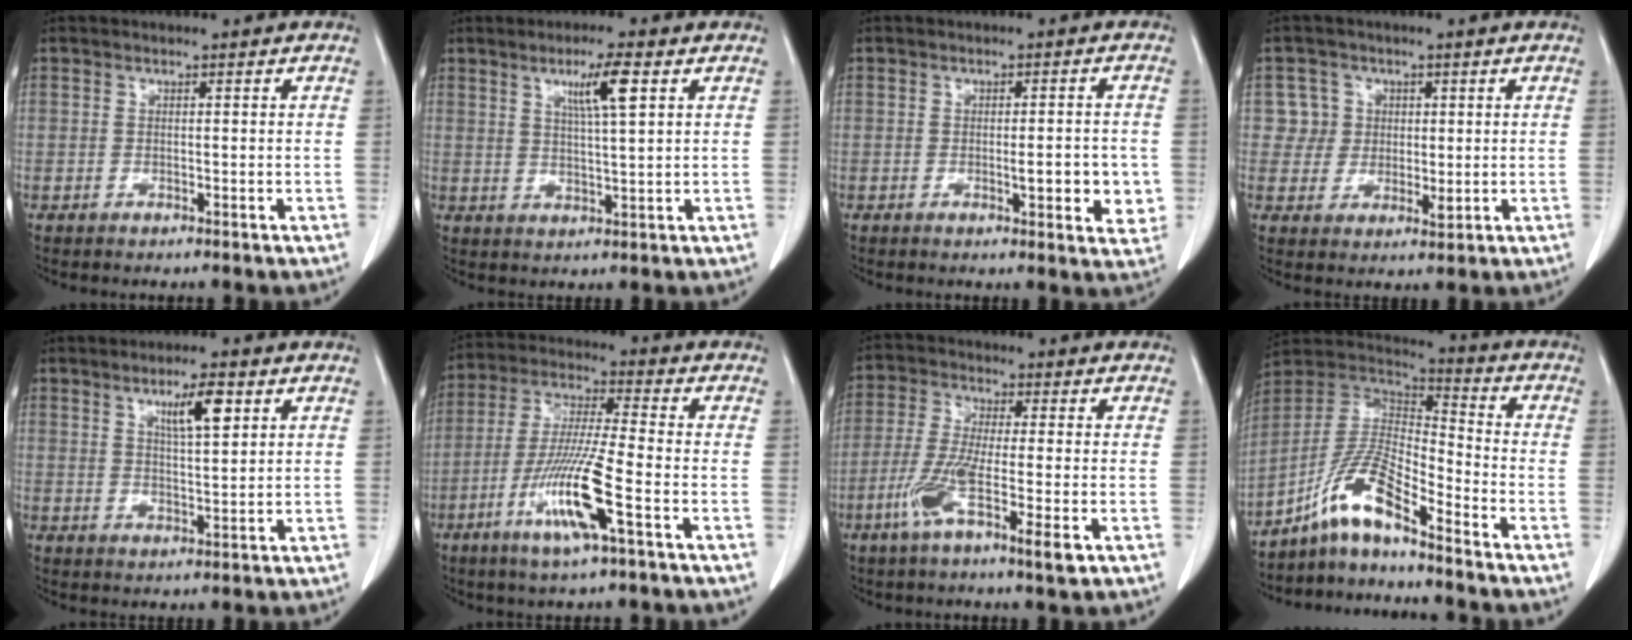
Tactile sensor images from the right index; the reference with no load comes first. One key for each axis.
{"total": 5.7, "fx": 2.5, "fy": -0.2, "fz": 5.1, "tx": -0.087, "ty": -0.001, "tz": 0.043}
{"total": 6.0, "fx": -1.2, "fy": 1.5, "fz": 5.7, "tx": -0.066, "ty": -0.003, "tz": -0.013}
{"total": 4.6, "fx": 1.2, "fy": 4.4, "fz": 0.3, "tx": 0.010, "ty": 0.004, "tz": 0.021}
{"total": 5.6, "fx": 2.7, "fy": 0.9, "fz": 4.8, "tx": -0.082, "ty": 0.000, "tz": 0.046}
{"total": 12.2, "fx": -4.9, "fy": -0.3, "fz": 11.2, "tx": -0.225, "ty": -0.019, "tz": -0.097}
{"total": 9.8, "fx": -3.9, "fy": 0.4, "fz": 9.0, "tx": -0.172, "ty": -0.021, "tz": -0.075}
{"total": 10.2, "fx": -7.4, "fy": 1.0, "fz": 7.0, "tx": -0.157, "ty": 0.015, "tz": -0.142}